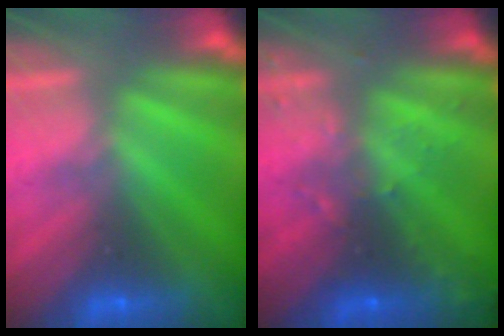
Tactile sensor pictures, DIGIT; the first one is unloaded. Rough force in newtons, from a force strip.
{"total": 2.9}